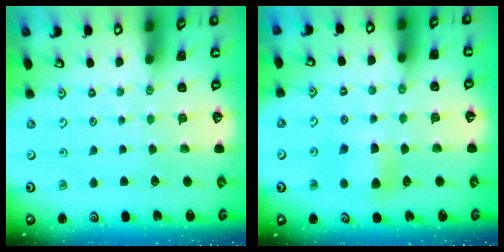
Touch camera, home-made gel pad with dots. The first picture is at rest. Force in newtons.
{"total": 5.9, "press": 5.9, "slide": 0.3}